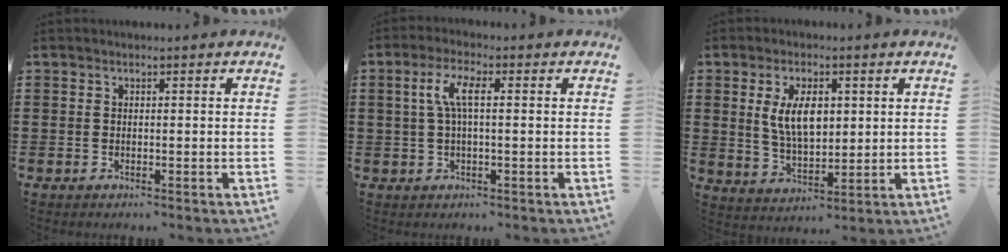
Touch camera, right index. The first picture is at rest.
{"total": 4.9, "force": [0.4, 1.4, 4.7], "torque": [-0.105, 0.002, 0.000]}
{"total": 7.7, "force": [1.8, 3.9, 6.5], "torque": [-0.127, 0.008, 0.029]}